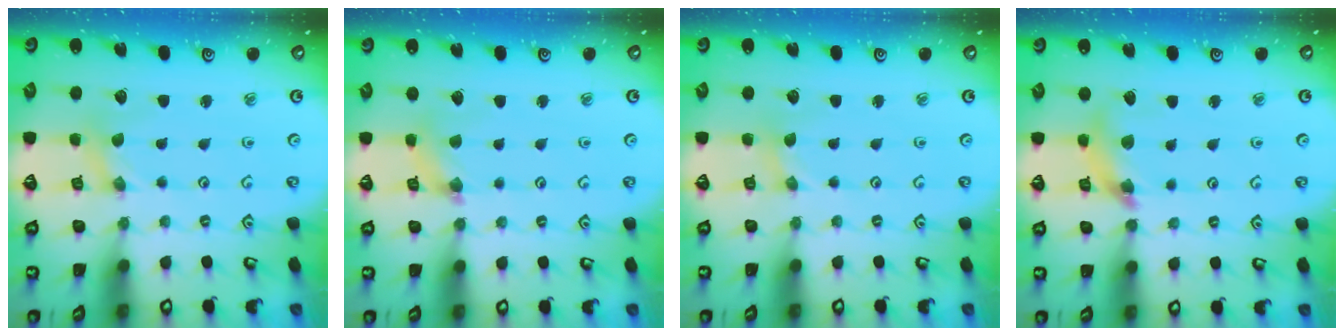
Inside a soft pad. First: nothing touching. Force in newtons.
{"total": 2.7, "press": 2.7, "slide": 0.4}
{"total": 0.0}
{"total": 11.1, "press": 11.0, "slide": 1.3}